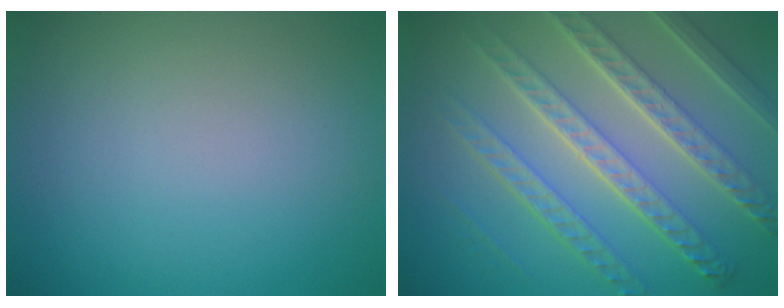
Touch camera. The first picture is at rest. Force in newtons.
{"total": 8.4, "press": 6.2, "slide": 5.8}